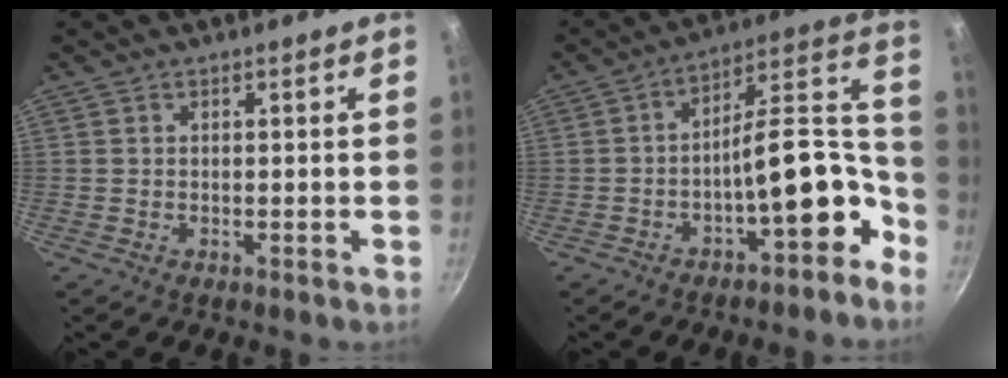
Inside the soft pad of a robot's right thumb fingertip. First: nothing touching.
{"total": 15.2, "force": [-6.7, 6.3, 12.1], "torque": [-0.107, 0.093, -0.104]}